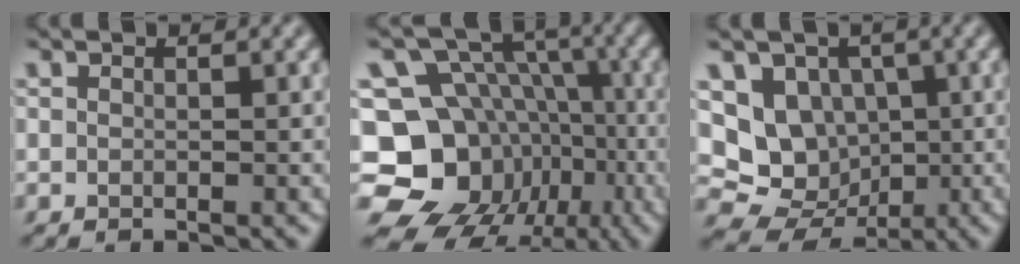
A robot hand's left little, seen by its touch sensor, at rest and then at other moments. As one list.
[{"total": 16.2, "force": [-5.7, 13.9, 6.0], "torque": [-0.130, -0.005, -0.104]}, {"total": 8.9, "force": [0.4, 7.8, 4.3], "torque": [-0.069, 0.000, -0.017]}]